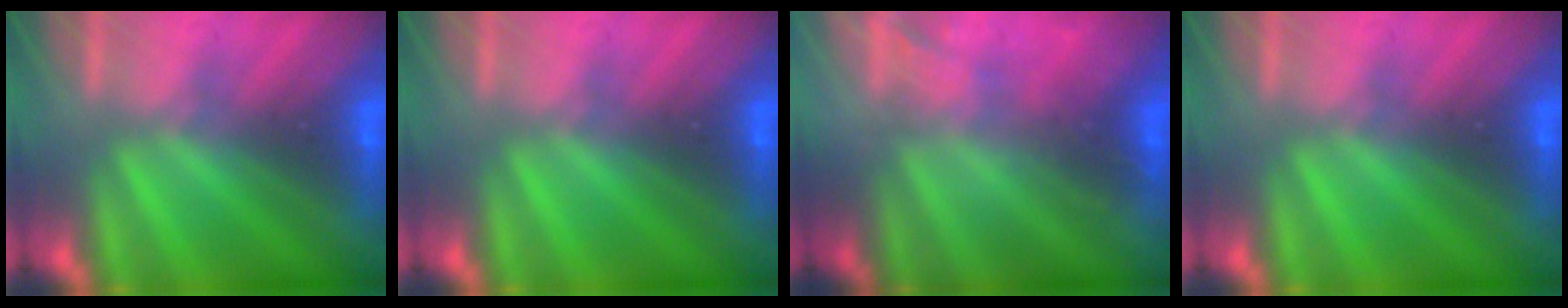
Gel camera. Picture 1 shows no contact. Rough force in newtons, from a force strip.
{"total": 0.0}
{"total": 2.2}
{"total": 0.0}